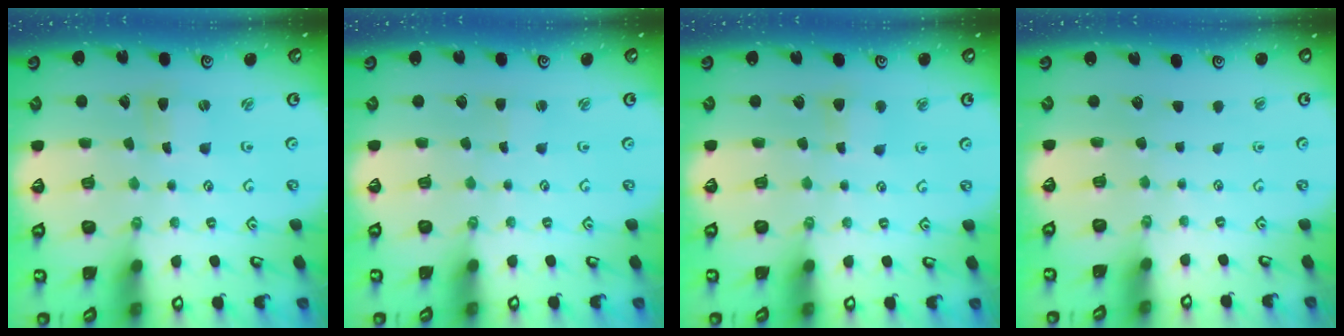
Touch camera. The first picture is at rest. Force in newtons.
{"total": 0.9, "press": 0.9, "slide": 0.2}
{"total": 3.9, "press": 3.9, "slide": 0.5}
{"total": 0.0}